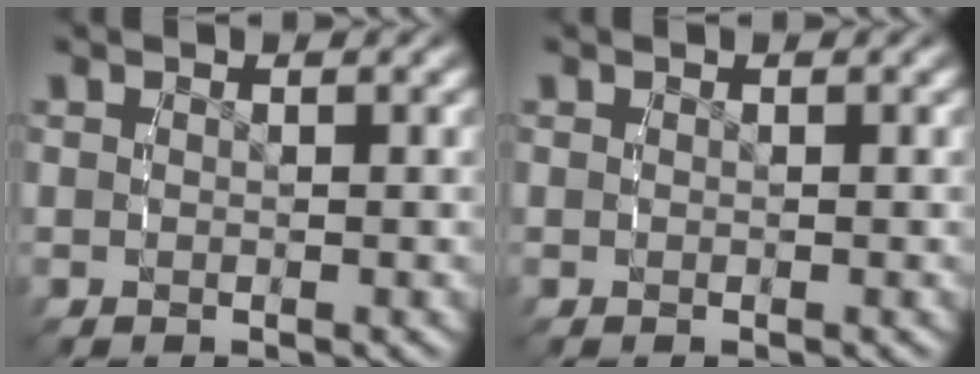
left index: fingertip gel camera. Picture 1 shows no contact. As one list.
[{"total": 0.0}]